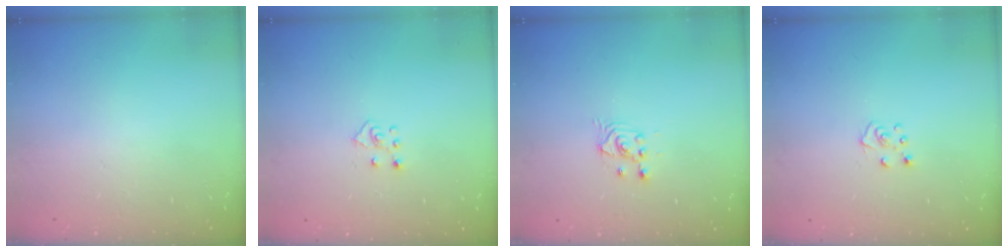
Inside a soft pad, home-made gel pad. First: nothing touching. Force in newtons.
{"total": 4.5, "press": 4.5, "slide": 0.4}
{"total": 2.7, "press": 2.7, "slide": 0.2}
{"total": 4.6, "press": 4.6, "slide": 0.5}